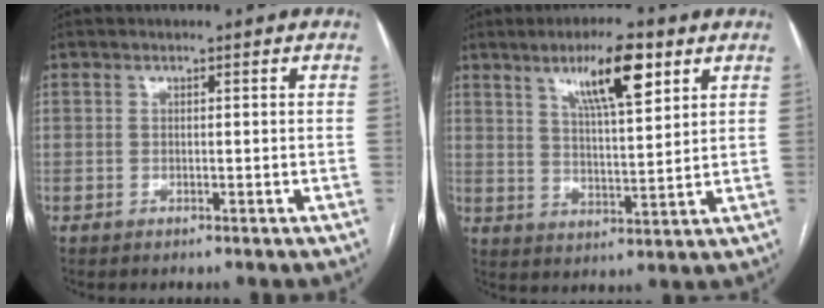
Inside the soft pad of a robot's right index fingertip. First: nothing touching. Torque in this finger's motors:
{"motor_torque": [0.84, 0.81, 0.38, 0.10]}